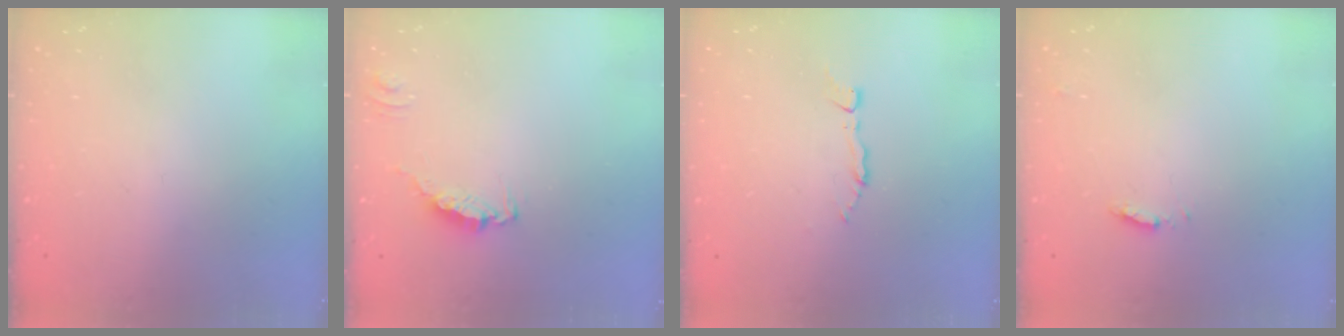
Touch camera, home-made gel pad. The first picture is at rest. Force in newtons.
{"total": 0.0}
{"total": 2.8, "press": 2.8, "slide": 0.4}
{"total": 4.4, "press": 4.4, "slide": 0.3}